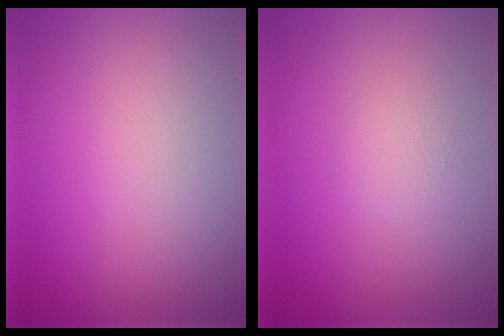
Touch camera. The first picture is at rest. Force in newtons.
{"total": 1.0, "press": 1.0, "slide": 0.0}